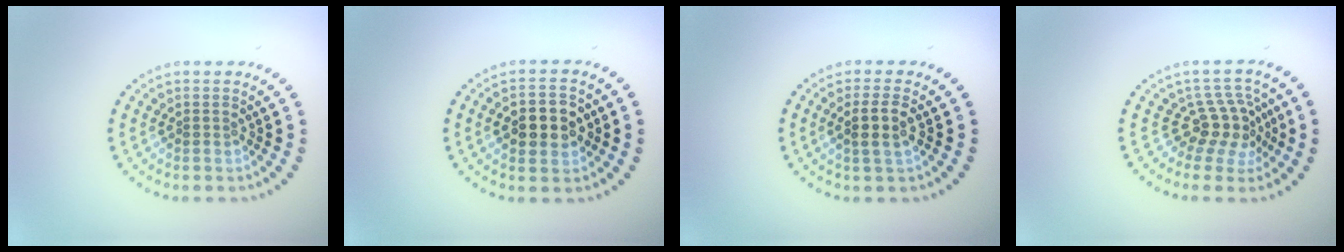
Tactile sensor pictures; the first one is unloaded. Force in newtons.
{"total": 4.3, "press": 4.3, "slide": 0.3}
{"total": 2.3, "press": 2.0, "slide": 1.0}
{"total": 3.3, "press": 2.7, "slide": 1.9}